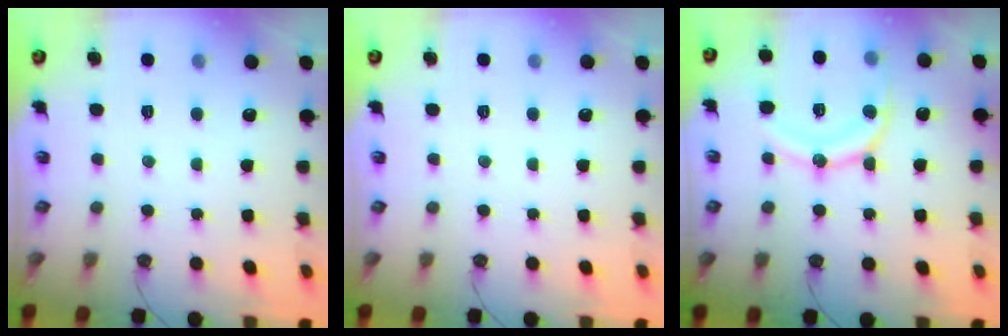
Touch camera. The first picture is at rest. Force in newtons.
{"total": 0.0}
{"total": 14.5, "press": 14.4, "slide": 1.6}